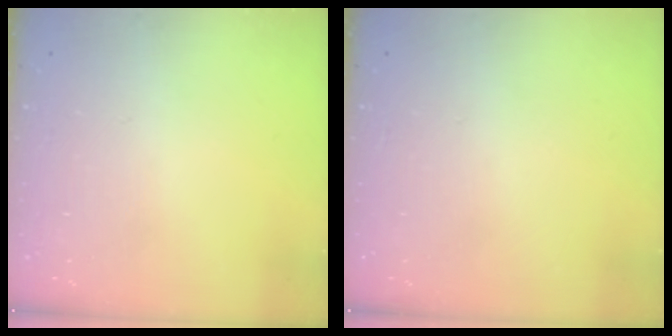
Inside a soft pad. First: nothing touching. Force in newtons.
{"total": 0.0}